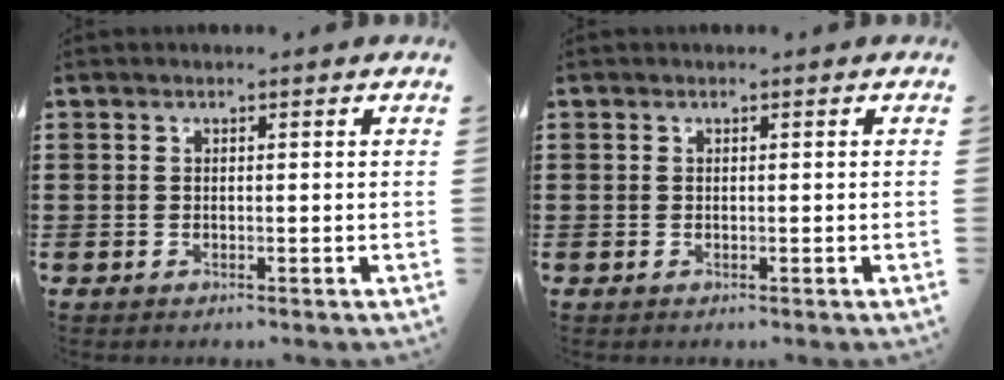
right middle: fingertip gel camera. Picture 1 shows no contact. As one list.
[{"total": 0.0}]